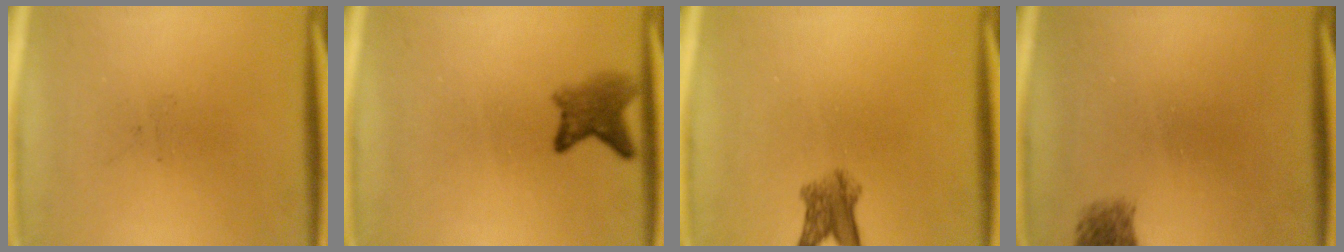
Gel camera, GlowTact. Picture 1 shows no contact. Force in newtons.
{"total": 3.7}
{"total": 3.8}
{"total": 1.9}